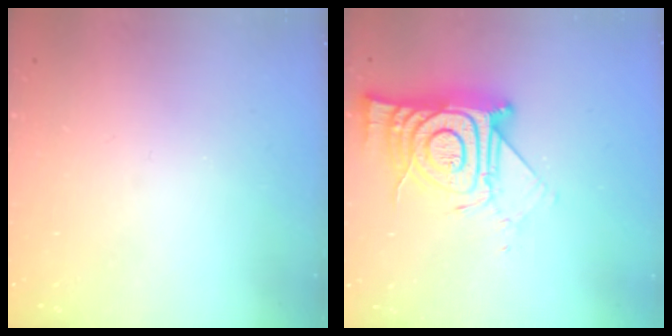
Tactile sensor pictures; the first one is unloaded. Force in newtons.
{"total": 16.3, "press": 16.2, "slide": 1.5}